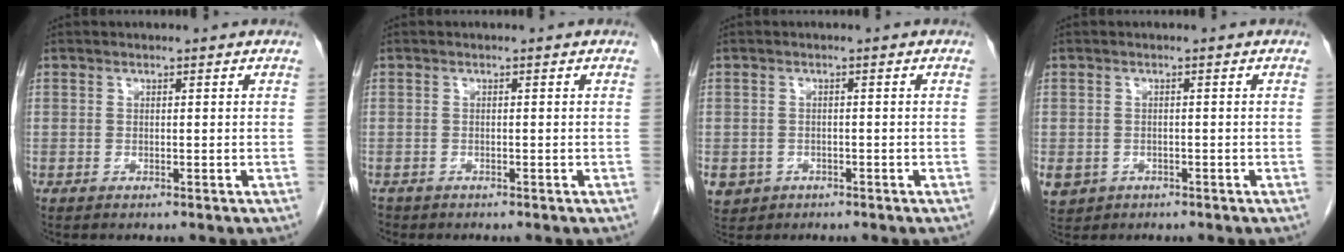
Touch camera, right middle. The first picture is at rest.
{"total": 1.3, "force": [-1.1, 0.7, 0.1], "torque": [-0.011, -0.002, -0.018]}
{"total": 5.2, "force": [-2.5, 4.4, 1.1], "torque": [-0.025, 0.002, -0.035]}
{"total": 6.2, "force": [-2.9, 5.2, 1.8], "torque": [-0.051, -0.002, -0.040]}